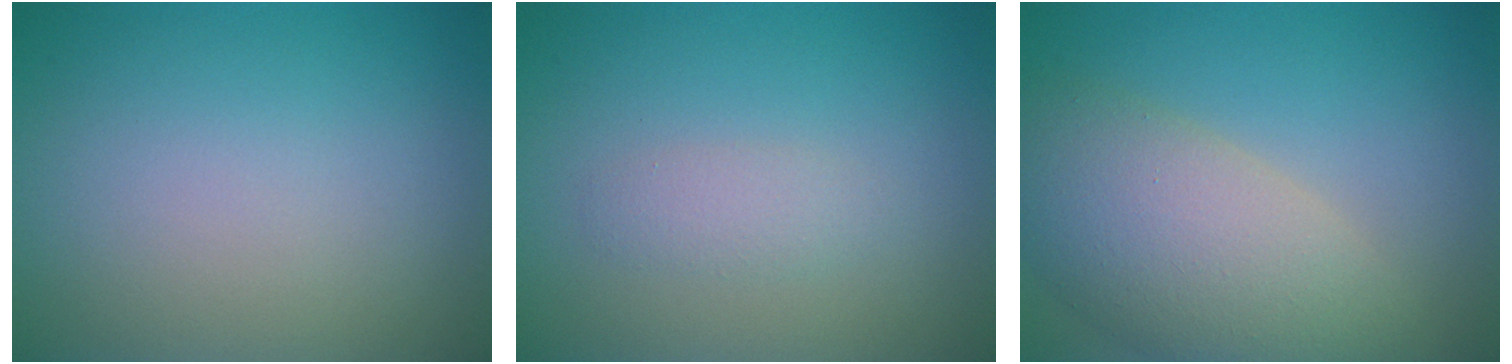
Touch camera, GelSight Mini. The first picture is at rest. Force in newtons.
{"total": 1.4, "press": 1.4, "slide": 0.1}
{"total": 8.5, "press": 8.5, "slide": 0.7}